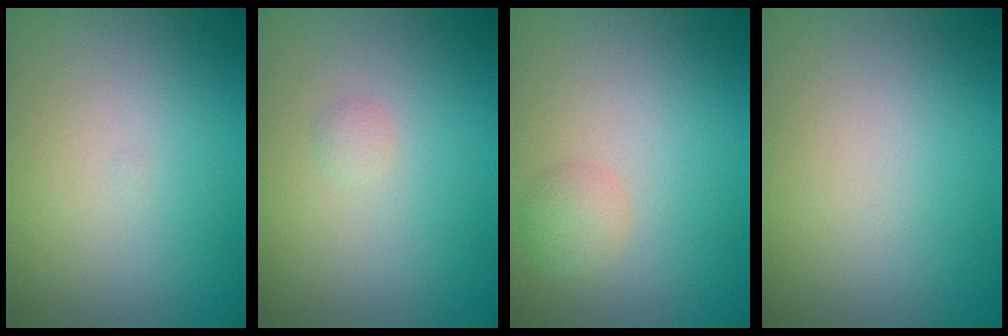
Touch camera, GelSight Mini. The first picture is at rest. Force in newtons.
{"total": 0.6, "press": 0.6, "slide": 0.0}
{"total": 1.5, "press": 1.5, "slide": 0.1}
{"total": 0.0}